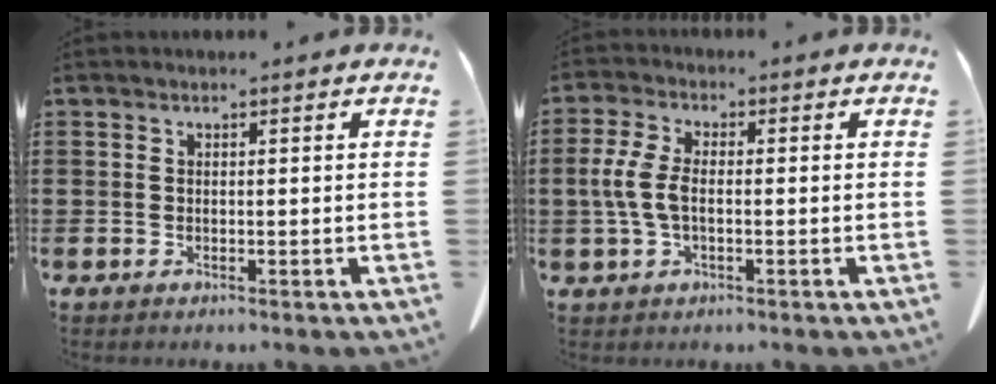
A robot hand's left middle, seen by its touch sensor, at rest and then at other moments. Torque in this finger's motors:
{"motor_torque": [0.32, -0.24, 0.59, 0.21]}